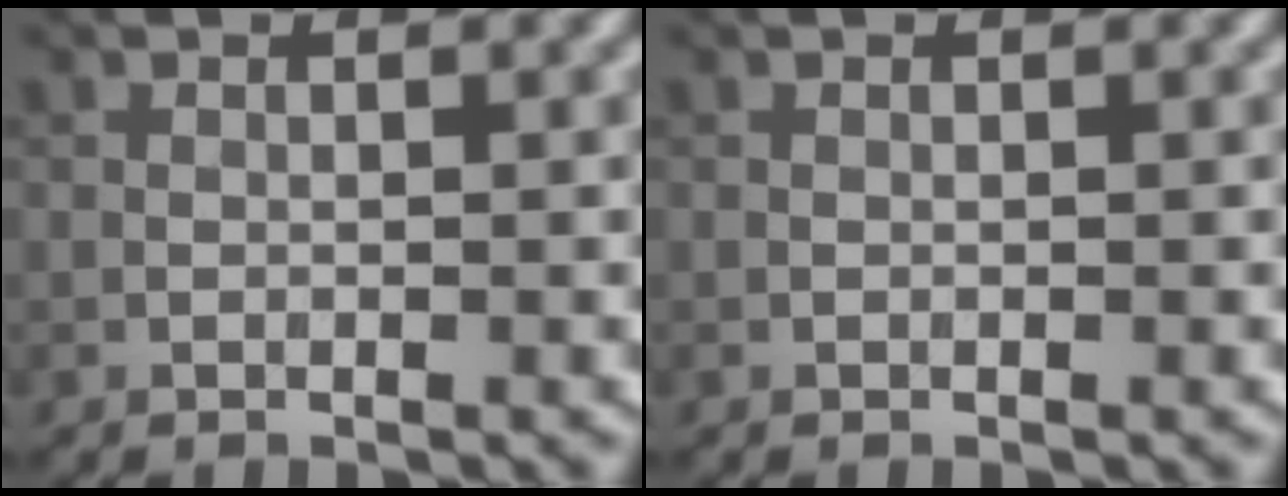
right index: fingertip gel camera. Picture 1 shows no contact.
{"total": 0.0}